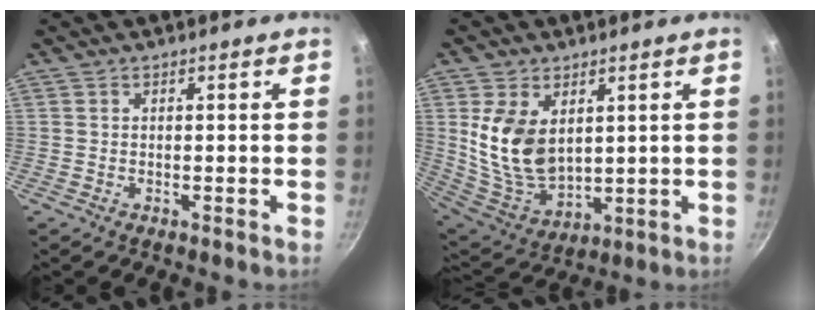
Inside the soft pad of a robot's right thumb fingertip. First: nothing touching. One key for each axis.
{"total": 13.6, "fx": 3.4, "fy": 8.7, "fz": 9.8, "tx": -0.173, "ty": -0.038, "tz": 0.082}